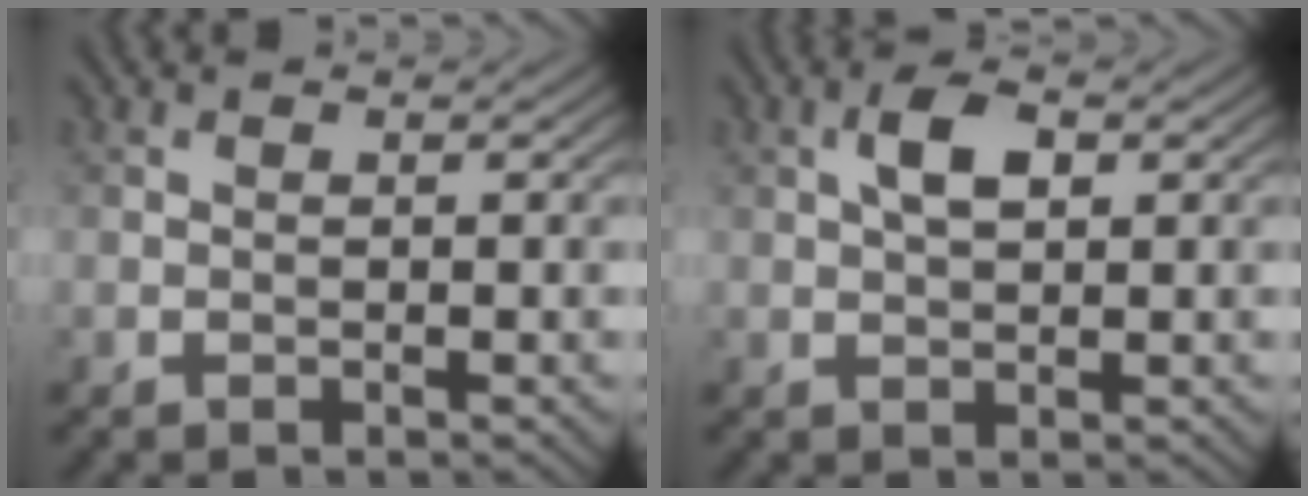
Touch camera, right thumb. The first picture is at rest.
{"total": 3.6, "force": [1.1, 1.7, 3.0], "torque": [-0.060, 0.007, 0.018]}